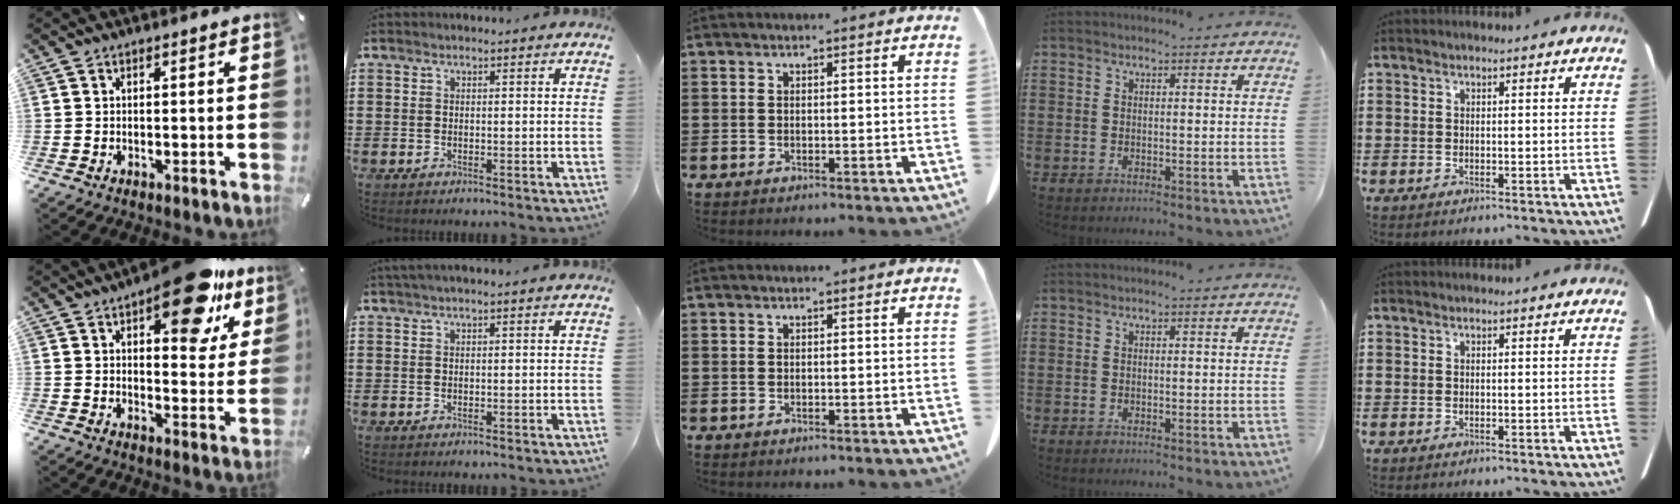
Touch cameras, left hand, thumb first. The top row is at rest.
{"thumb": {"total": 18.4, "force": [11.5, 7.9, 11.9], "torque": [-0.138, -0.078, 0.182]}, "index": {"total": 0.8, "force": [0.3, -0.1, 0.7], "torque": [-0.012, -0.002, 0.007]}}